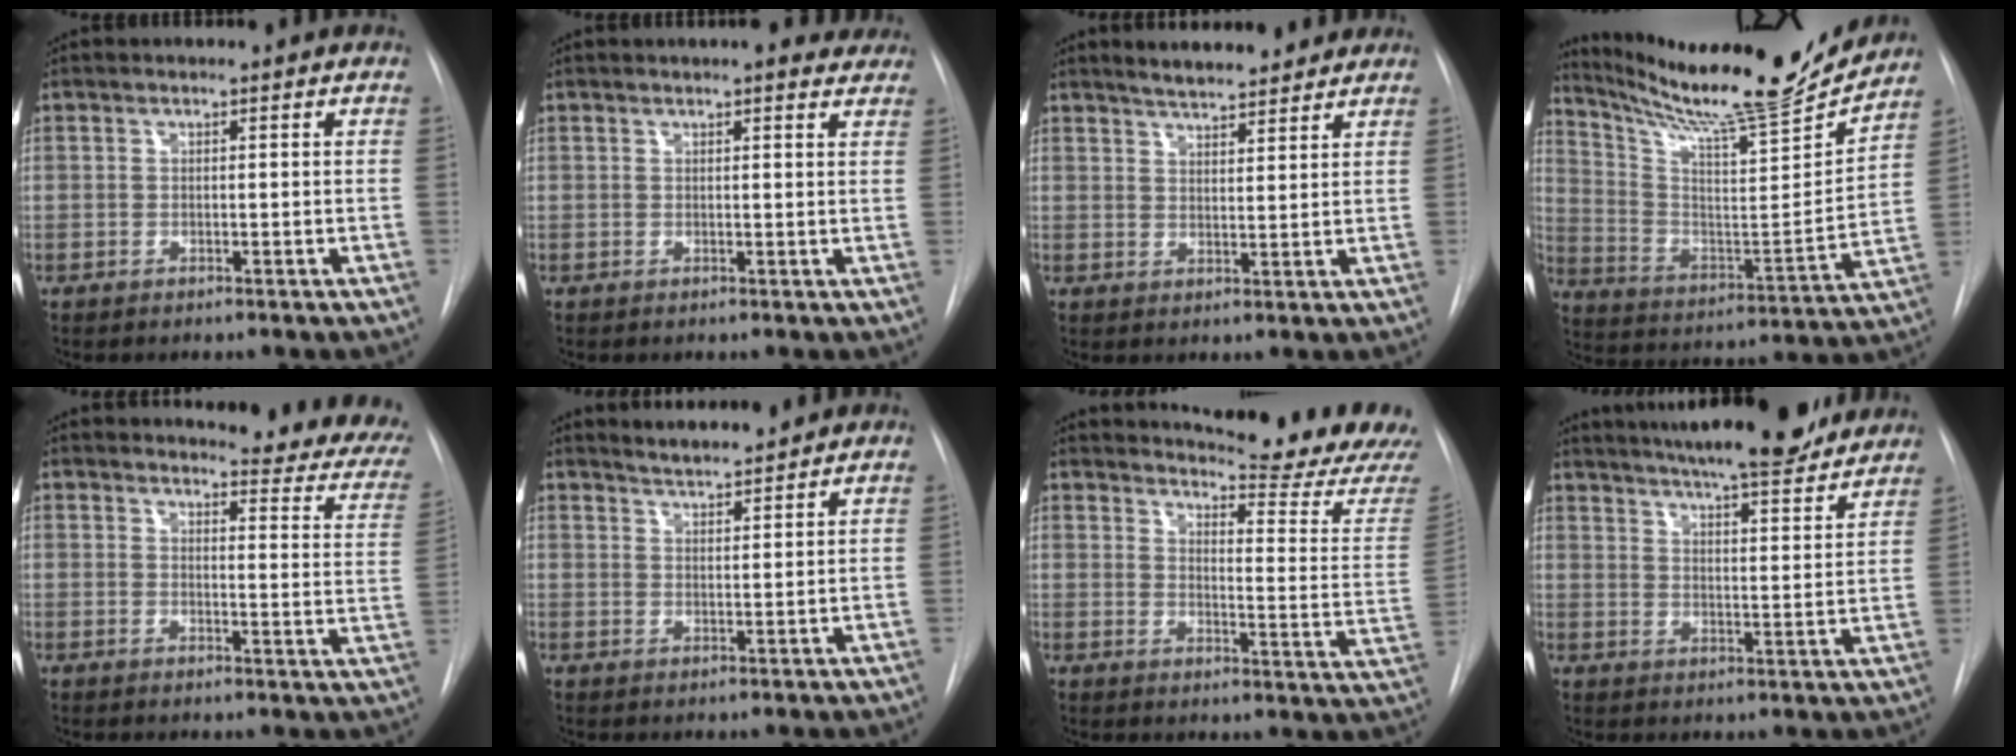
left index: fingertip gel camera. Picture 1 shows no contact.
{"total": 7.8, "force": [6.9, 1.8, 2.9], "torque": [-0.027, 0.003, 0.065]}
{"total": 8.5, "force": [7.6, 1.8, 3.2], "torque": [-0.045, 0.009, 0.106]}
{"total": 22.1, "force": [20.3, 1.0, 8.7], "torque": [-0.156, -0.058, 0.312]}
{"total": 16.7, "force": [15.5, 3.1, 5.1], "torque": [-0.030, -0.088, 0.144]}
{"total": 4.8, "force": [4.7, 0.3, 1.0], "torque": [-0.022, 0.009, 0.077]}
{"total": 19.0, "force": [18.3, -1.1, 5.1], "torque": [-0.081, -0.133, 0.212]}
{"total": 20.1, "force": [18.0, 2.4, 8.7], "torque": [-0.140, -0.004, 0.242]}